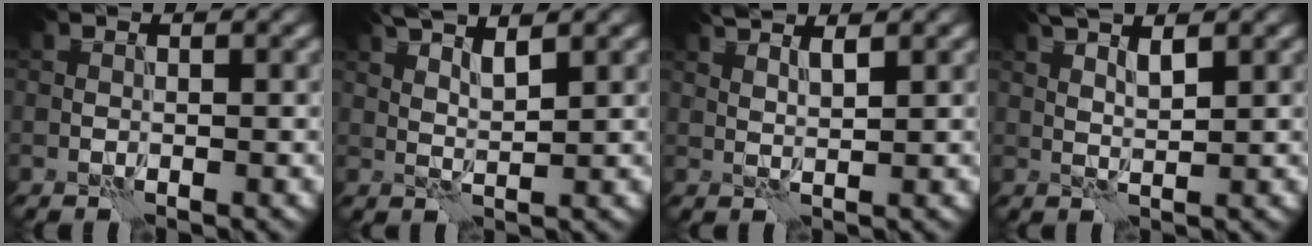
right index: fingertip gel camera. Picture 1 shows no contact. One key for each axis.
{"total": 3.5, "fx": 2.3, "fy": 0.7, "fz": 2.6, "tx": -0.053, "ty": 0.004, "tz": 0.043}
{"total": 2.7, "fx": 1.9, "fy": 0.5, "fz": 1.9, "tx": -0.032, "ty": 0.001, "tz": 0.029}
{"total": 2.8, "fx": 1.7, "fy": 0.6, "fz": 2.2, "tx": -0.042, "ty": -0.001, "tz": 0.034}